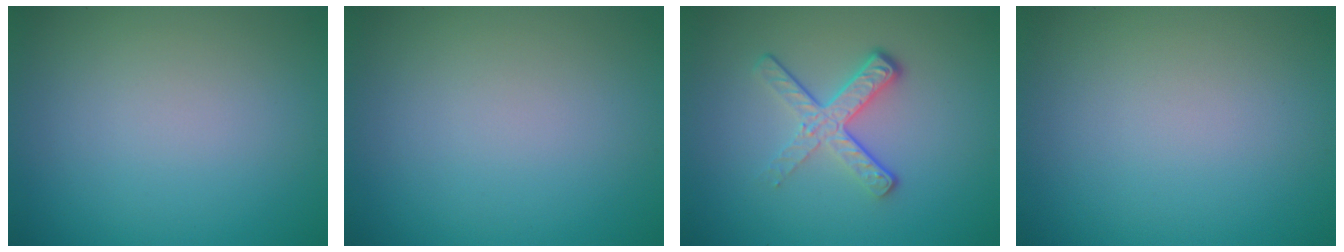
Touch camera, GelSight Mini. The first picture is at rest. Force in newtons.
{"total": 0.0}
{"total": 4.0, "press": 2.6, "slide": 3.1}
{"total": 0.0}